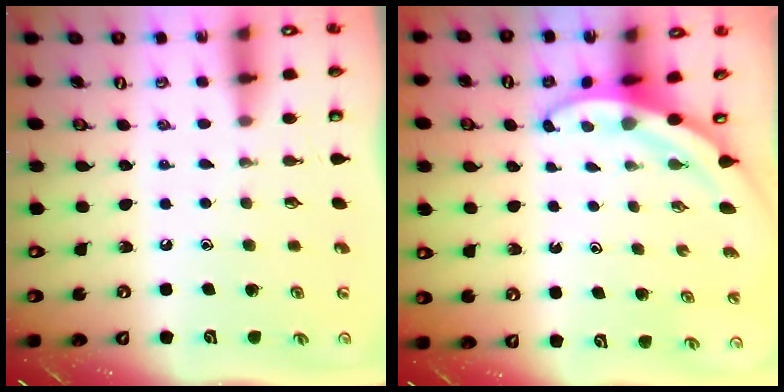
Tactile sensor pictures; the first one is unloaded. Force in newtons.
{"total": 3.7, "press": 3.7, "slide": 0.1}